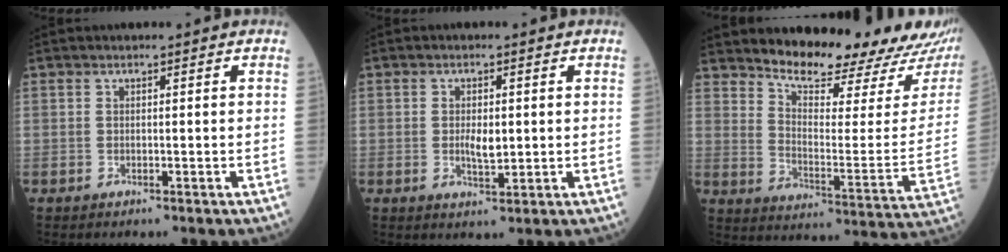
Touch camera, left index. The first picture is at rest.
{"total": 3.0, "force": [0.0, 1.2, 2.7], "torque": [-0.044, -0.004, 0.003]}
{"total": 20.0, "force": [18.6, 3.0, 6.8], "torque": [-0.085, -0.081, 0.241]}